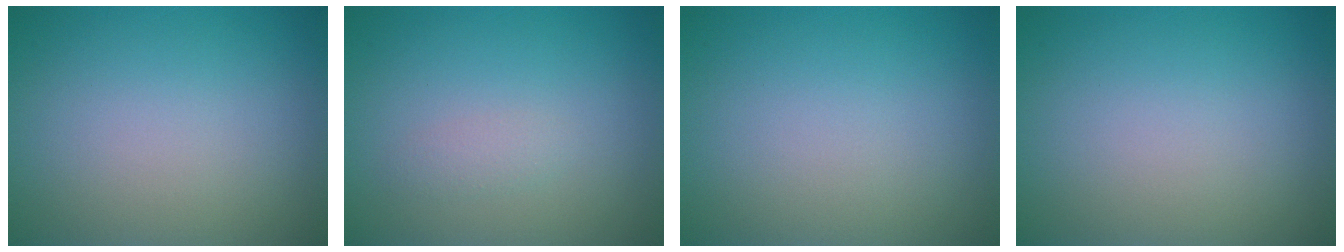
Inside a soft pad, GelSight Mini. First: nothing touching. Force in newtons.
{"total": 1.0, "press": 1.0, "slide": 0.0}
{"total": 0.0}
{"total": 0.0}